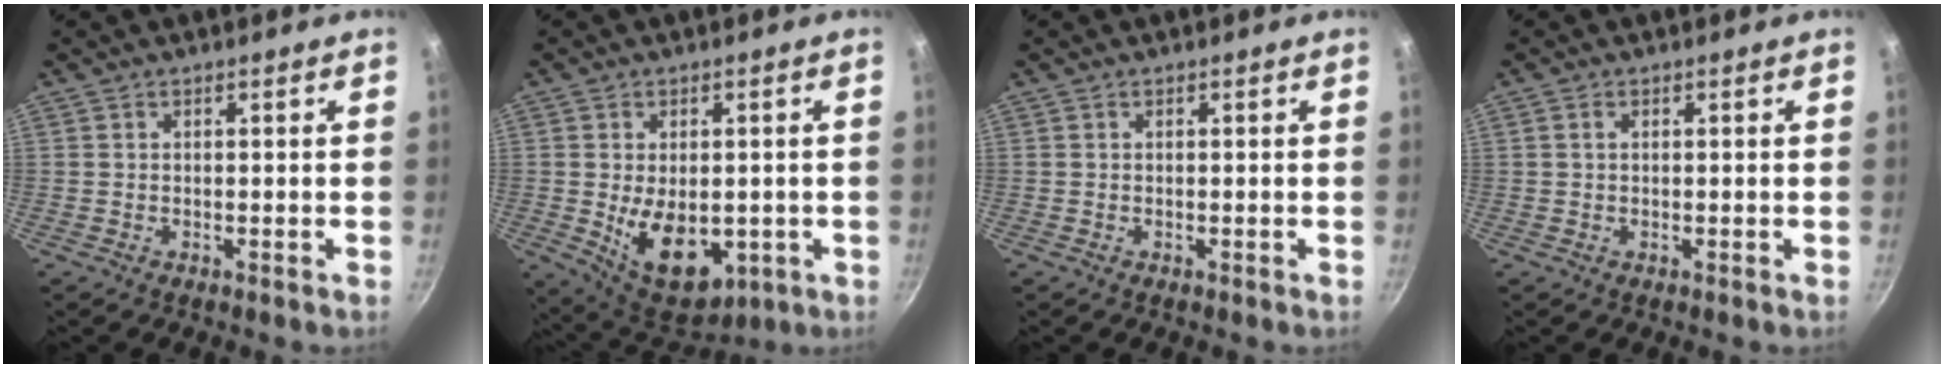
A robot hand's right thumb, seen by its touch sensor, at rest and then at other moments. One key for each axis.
{"total": 13.2, "fx": -1.9, "fy": 8.3, "fz": 10.1, "tx": -0.121, "ty": -0.016, "tz": -0.006}
{"total": 0.0}
{"total": 0.9, "fx": 0.2, "fy": 0.6, "fz": 0.6, "tx": -0.011, "ty": 0.004, "tz": 0.004}